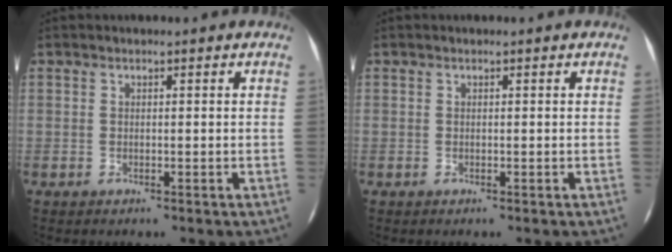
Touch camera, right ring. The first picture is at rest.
{"total": 0.0}